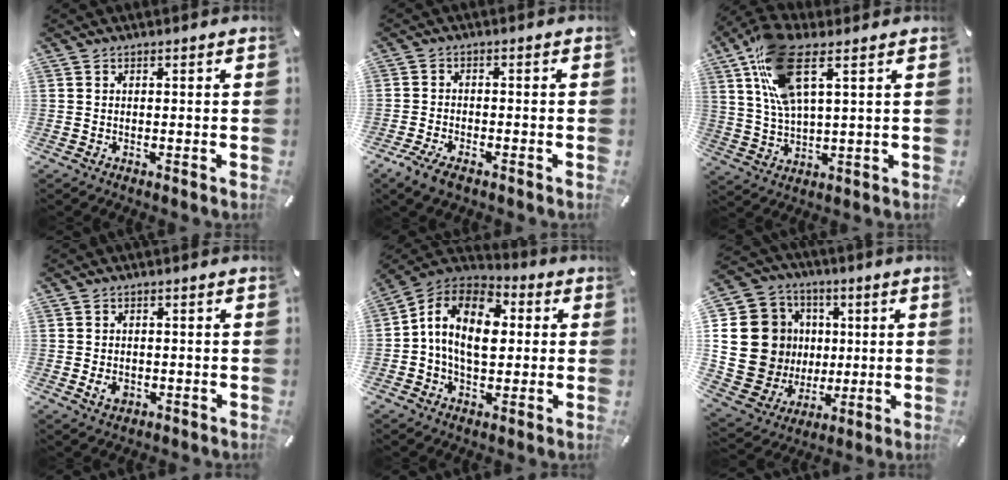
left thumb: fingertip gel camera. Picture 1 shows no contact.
{"total": 4.1, "force": [-2.9, 1.7, 2.3], "torque": [-0.054, 0.009, -0.058]}
{"total": 13.9, "force": [6.6, 5.1, 11.1], "torque": [-0.228, -0.008, 0.121]}
{"total": 3.1, "force": [-0.9, 2.4, 1.8], "torque": [-0.029, -0.002, -0.018]}
{"total": 14.0, "force": [0.9, 9.8, 9.9], "torque": [-0.191, 0.006, 0.012]}
{"total": 21.3, "force": [1.5, 19.6, 8.3], "torque": [-0.164, -0.012, 0.065]}